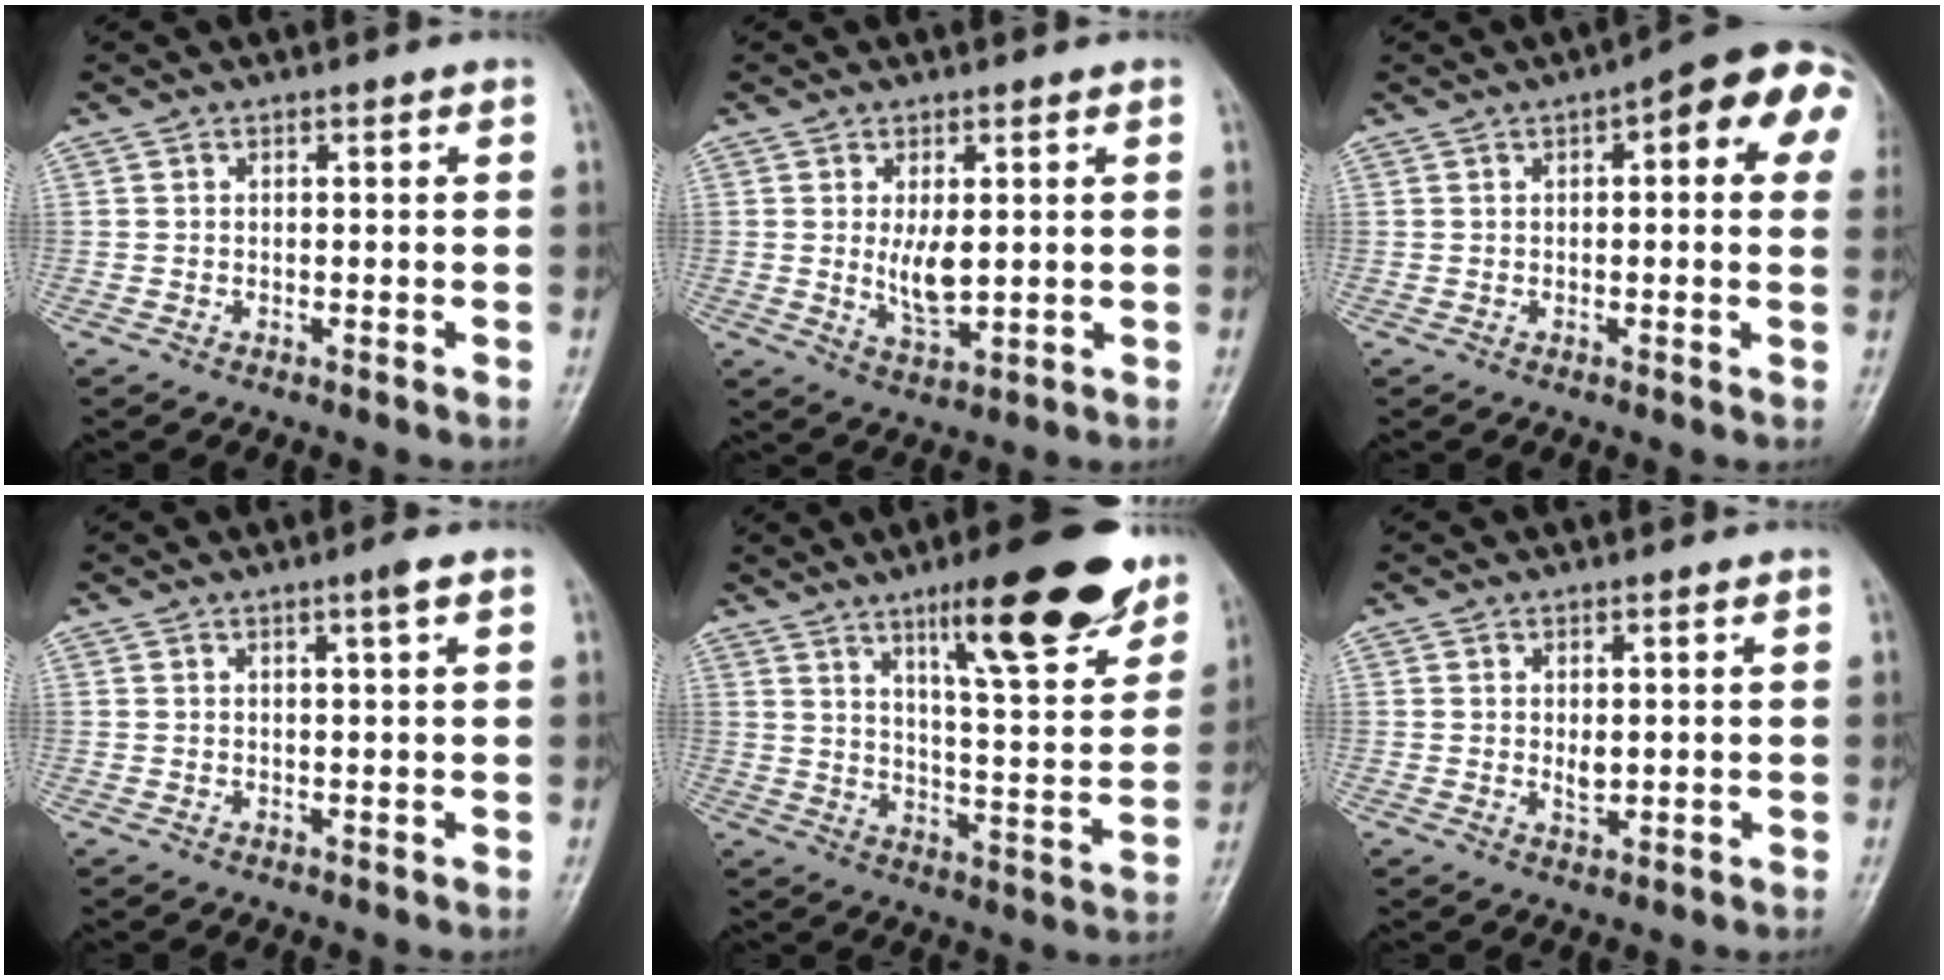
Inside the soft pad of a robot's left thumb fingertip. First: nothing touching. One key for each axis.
{"total": 5.1, "fx": 0.6, "fy": 2.4, "fz": 4.4, "tx": -0.070, "ty": -0.015, "tz": 0.019}
{"total": 12.6, "fx": 4.0, "fy": 4.5, "fz": 11.0, "tx": -0.101, "ty": 0.018, "tz": 0.034}
{"total": 1.8, "fx": 1.0, "fy": -0.2, "fz": 1.5, "tx": -0.025, "ty": -0.005, "tz": 0.018}
{"total": 20.4, "fx": 12.7, "fy": 4.7, "fz": 15.2, "tx": -0.178, "ty": -0.059, "tz": 0.193}
{"total": 2.0, "fx": 0.5, "fy": 1.1, "fz": 1.6, "tx": -0.022, "ty": -0.007, "tz": 0.010}